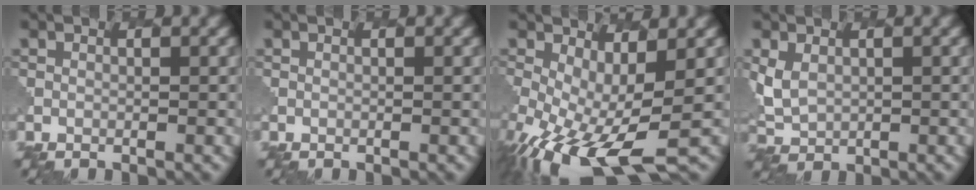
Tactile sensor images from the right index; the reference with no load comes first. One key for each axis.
{"total": 0.0}
{"total": 9.5, "fx": -3.2, "fy": 3.7, "fz": 8.2, "tx": -0.177, "ty": -0.039, "tz": -0.042}
{"total": 2.8, "fx": 0.9, "fy": 2.2, "fz": 1.5, "tx": -0.041, "ty": -0.009, "tz": 0.024}